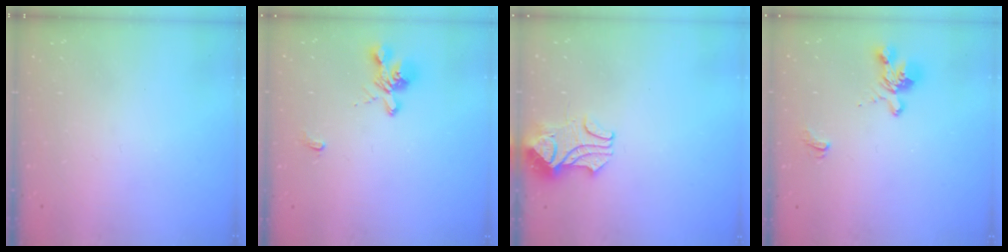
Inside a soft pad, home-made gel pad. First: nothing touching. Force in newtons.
{"total": 1.5, "press": 1.0, "slide": 1.2}
{"total": 2.2, "press": 2.1, "slide": 0.8}
{"total": 1.4, "press": 0.2, "slide": 1.4}